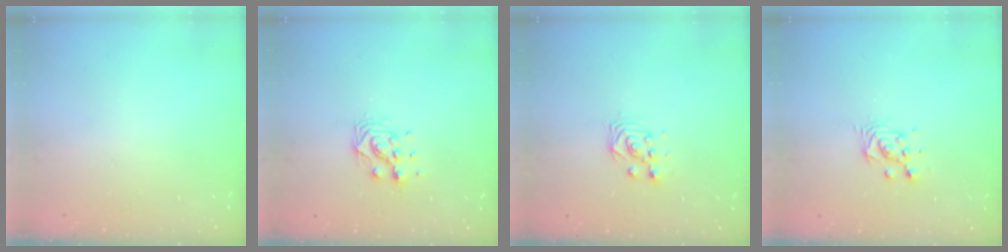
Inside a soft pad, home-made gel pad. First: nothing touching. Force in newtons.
{"total": 7.6, "press": 7.5, "slide": 0.5}
{"total": 3.0, "press": 2.9, "slide": 0.3}
{"total": 3.9, "press": 3.9, "slide": 0.2}